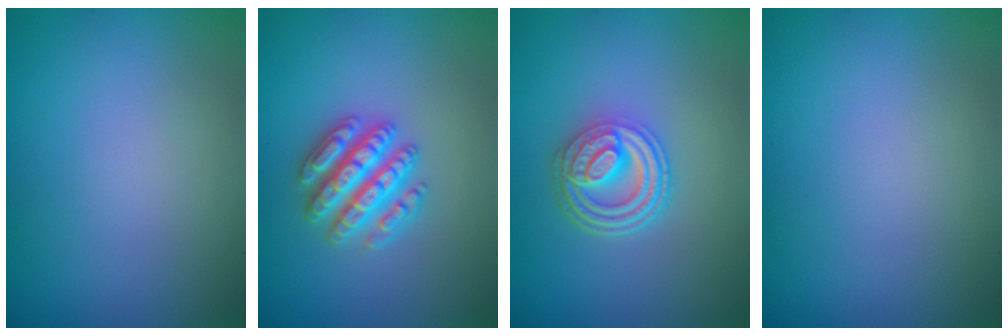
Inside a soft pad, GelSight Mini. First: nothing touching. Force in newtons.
{"total": 4.5, "press": 4.4, "slide": 0.8}
{"total": 4.9, "press": 3.6, "slide": 3.3}
{"total": 0.0}